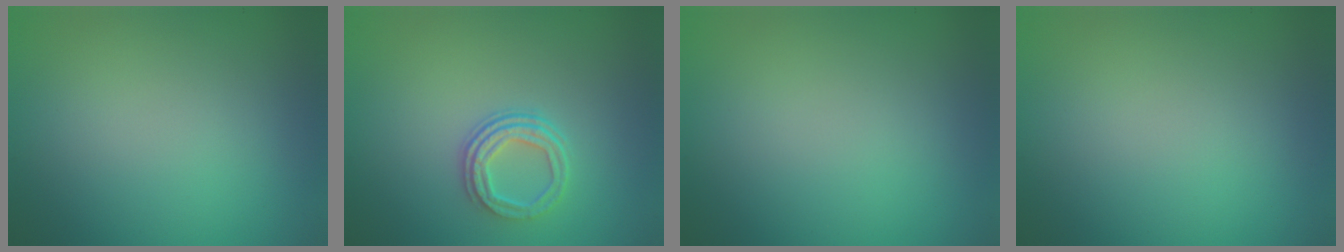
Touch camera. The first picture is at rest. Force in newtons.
{"total": 3.0, "press": 2.4, "slide": 1.7}
{"total": 0.0}
{"total": 0.0}